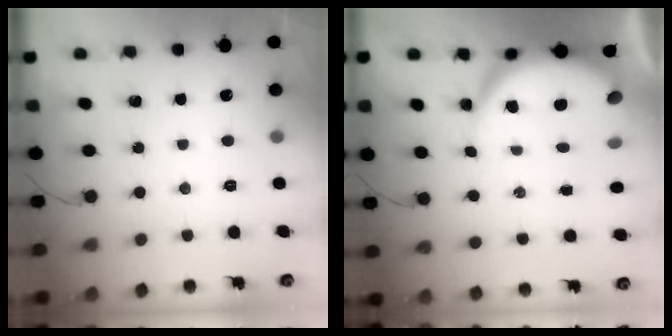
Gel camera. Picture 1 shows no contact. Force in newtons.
{"total": 8.9, "press": 8.9, "slide": 1.0}